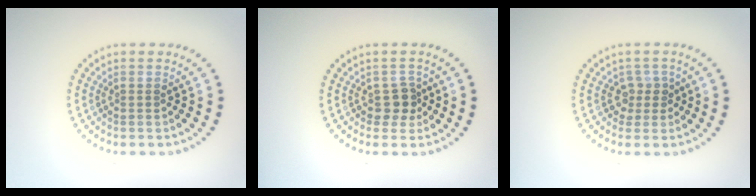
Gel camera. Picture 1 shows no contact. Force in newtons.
{"total": 1.8, "press": 1.5, "slide": 1.0}
{"total": 1.7, "press": 1.4, "slide": 1.1}